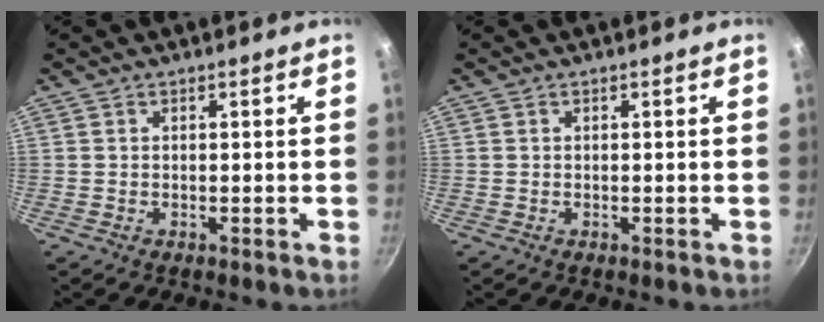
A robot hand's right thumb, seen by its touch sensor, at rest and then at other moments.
{"total": 0.0}